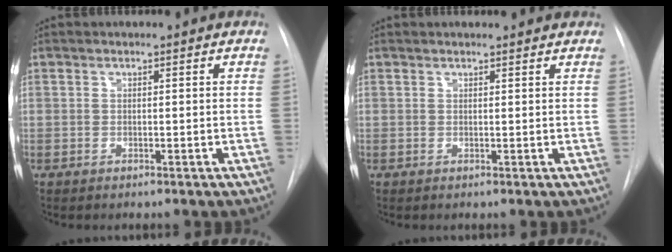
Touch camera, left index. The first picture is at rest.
{"total": 3.7, "force": [3.5, 0.8, 1.1], "torque": [-0.015, 0.019, 0.038]}